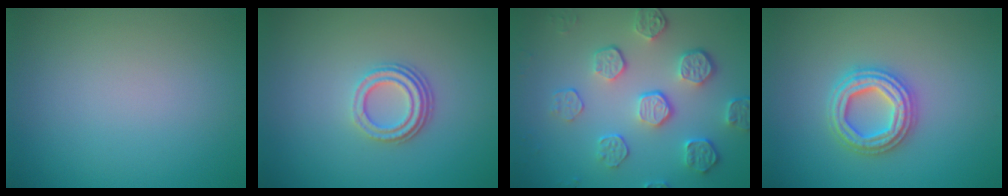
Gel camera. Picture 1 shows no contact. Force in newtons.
{"total": 3.2, "press": 2.4, "slide": 2.2}
{"total": 5.6, "press": 4.1, "slide": 3.9}
{"total": 4.3, "press": 4.3, "slide": 0.6}